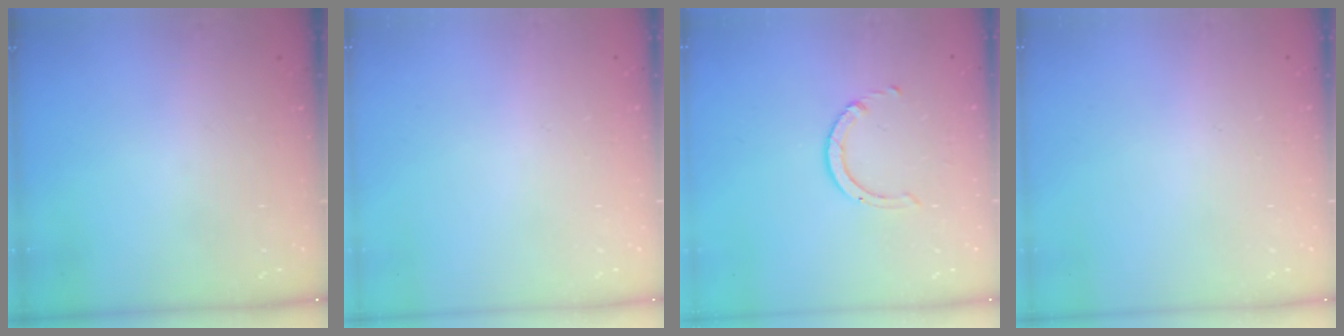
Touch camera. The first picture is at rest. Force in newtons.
{"total": 2.6, "press": 2.6, "slide": 0.2}
{"total": 2.3, "press": 2.3, "slide": 0.3}
{"total": 2.6, "press": 2.6, "slide": 0.2}